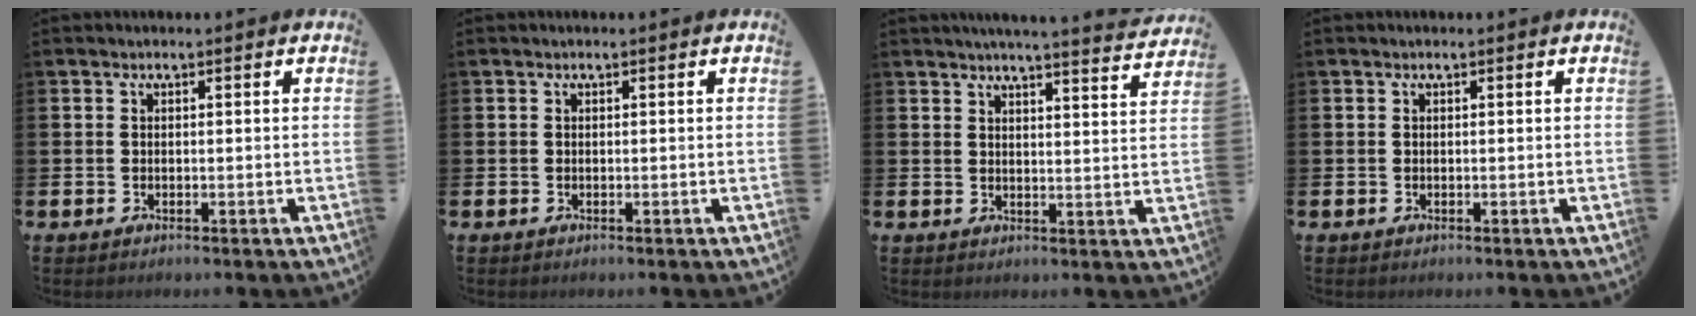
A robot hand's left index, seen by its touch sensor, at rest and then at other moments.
{"total": 0.0}
{"total": 4.7, "force": [4.5, -0.6, 1.1], "torque": [-0.012, -0.032, 0.075]}
{"total": 0.0}